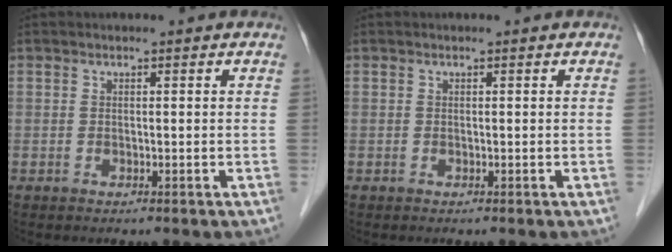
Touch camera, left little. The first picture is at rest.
{"total": 0.0}